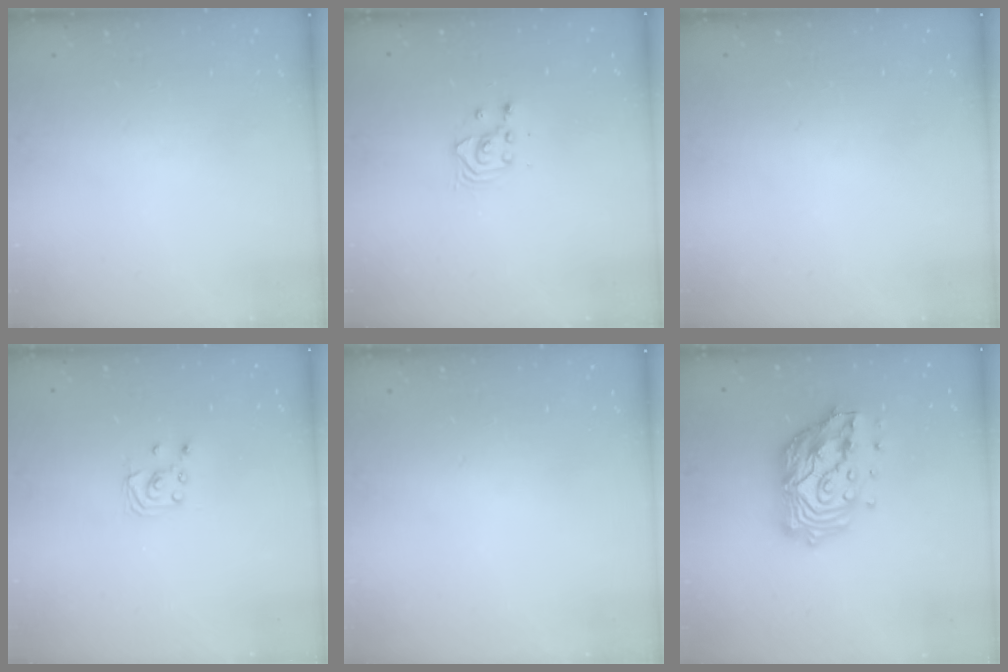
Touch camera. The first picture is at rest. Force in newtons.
{"total": 3.7, "press": 3.7, "slide": 0.3}
{"total": 0.0}
{"total": 2.3, "press": 2.2, "slide": 0.3}
{"total": 0.0}
{"total": 17.9, "press": 17.8, "slide": 1.7}